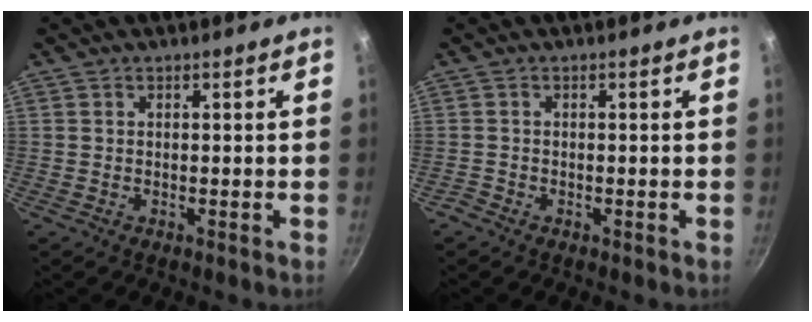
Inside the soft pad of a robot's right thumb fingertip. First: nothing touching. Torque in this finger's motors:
{"motor_torque": [0.24, -0.33, -0.05, -0.81, -0.02]}